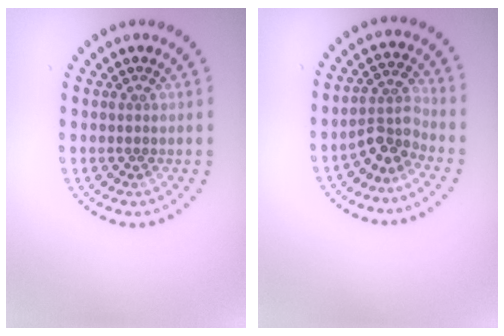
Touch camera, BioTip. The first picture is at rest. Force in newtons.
{"total": 3.0, "press": 2.2, "slide": 2.1}